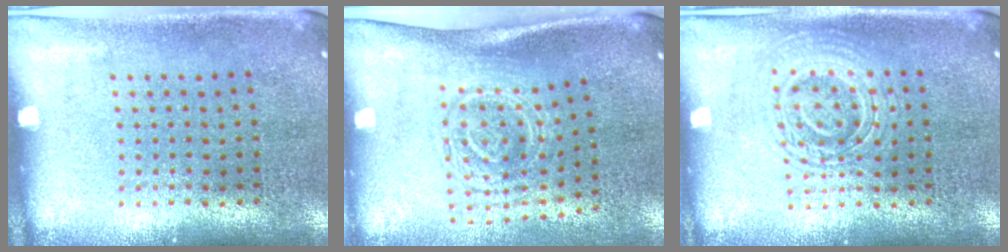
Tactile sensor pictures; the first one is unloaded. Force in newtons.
{"total": 1.7, "press": 1.2, "slide": 1.2}
{"total": 2.9, "press": 2.8, "slide": 0.6}